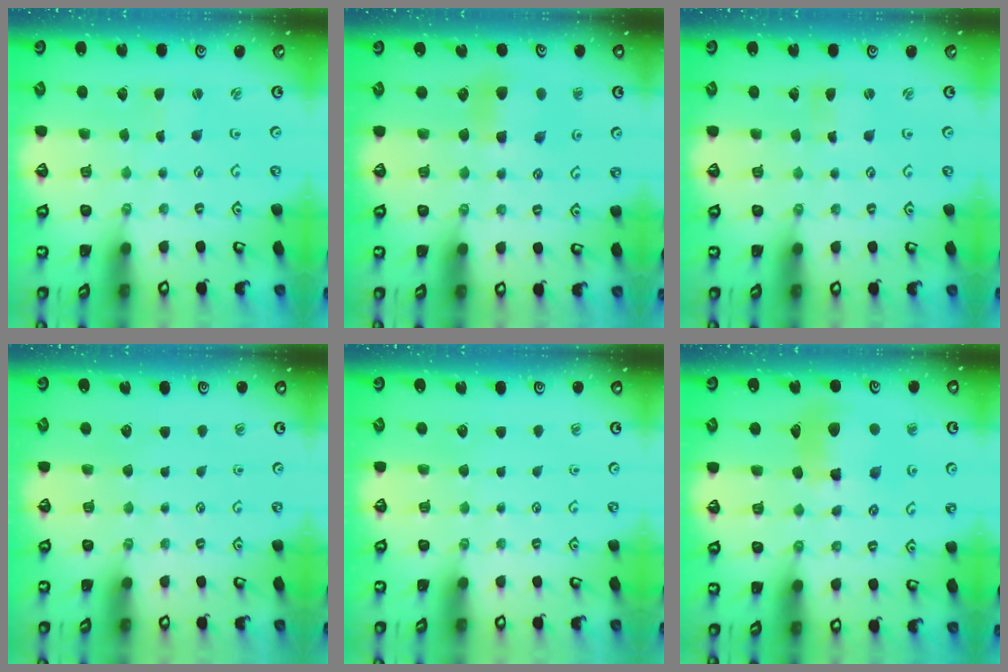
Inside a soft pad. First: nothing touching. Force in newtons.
{"total": 5.6, "press": 5.6, "slide": 0.6}
{"total": 1.1, "press": 1.0, "slide": 0.3}
{"total": 0.0}
{"total": 0.0}
{"total": 11.2, "press": 11.1, "slide": 1.6}